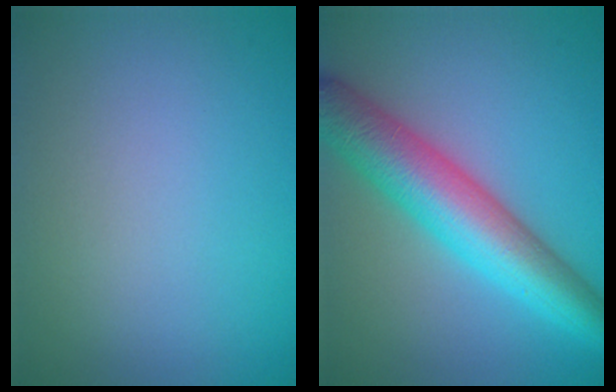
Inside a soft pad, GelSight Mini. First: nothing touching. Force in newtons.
{"total": 8.1, "press": 8.1, "slide": 0.2}